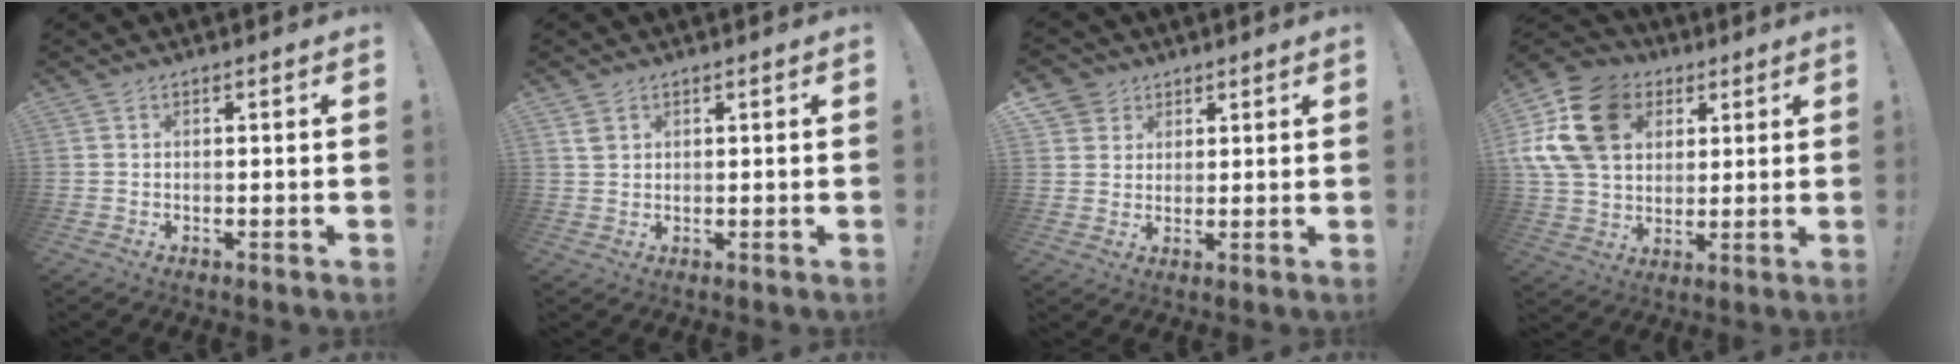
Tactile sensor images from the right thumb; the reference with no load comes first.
{"total": 2.3, "force": [1.4, 1.5, 1.1], "torque": [-0.007, -0.007, 0.024]}
{"total": 5.5, "force": [3.0, 4.6, 0.7], "torque": [-0.011, -0.022, 0.059]}
{"total": 20.4, "force": [6.5, 15.5, 11.7], "torque": [-0.208, -0.022, 0.128]}